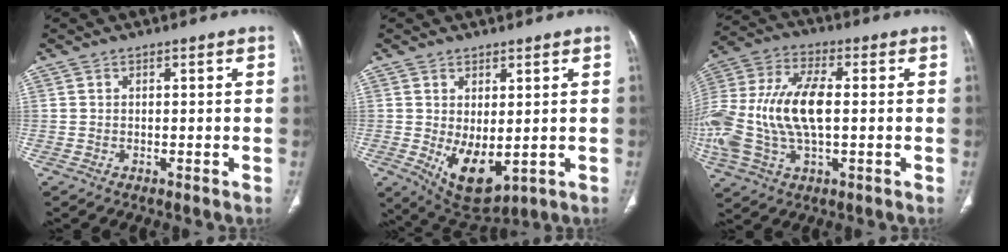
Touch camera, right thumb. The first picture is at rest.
{"total": 8.7, "force": [-0.8, 4.6, 7.4], "torque": [-0.111, -0.017, 0.011]}
{"total": 21.1, "force": [-0.6, 10.8, 18.1], "torque": [-0.423, 0.009, -0.012]}